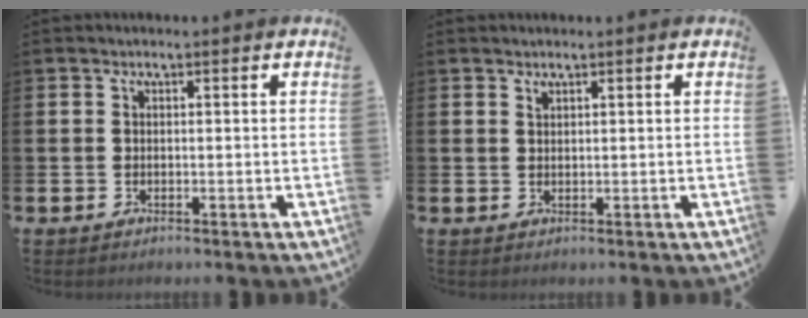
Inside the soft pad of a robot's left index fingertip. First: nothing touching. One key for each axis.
{"total": 0.9, "fx": 0.8, "fy": 0.2, "fz": 0.3, "tx": 0.004, "ty": -0.001, "tz": 0.012}